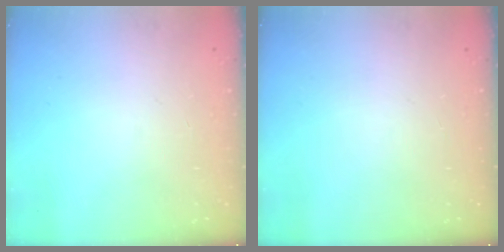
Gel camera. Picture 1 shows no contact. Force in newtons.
{"total": 0.0}